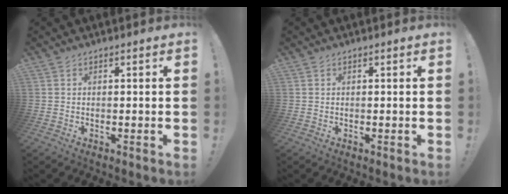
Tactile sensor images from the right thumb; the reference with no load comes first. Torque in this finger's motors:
{"motor_torque": [-0.05, 0.07, -0.01, -0.03, 0.00]}